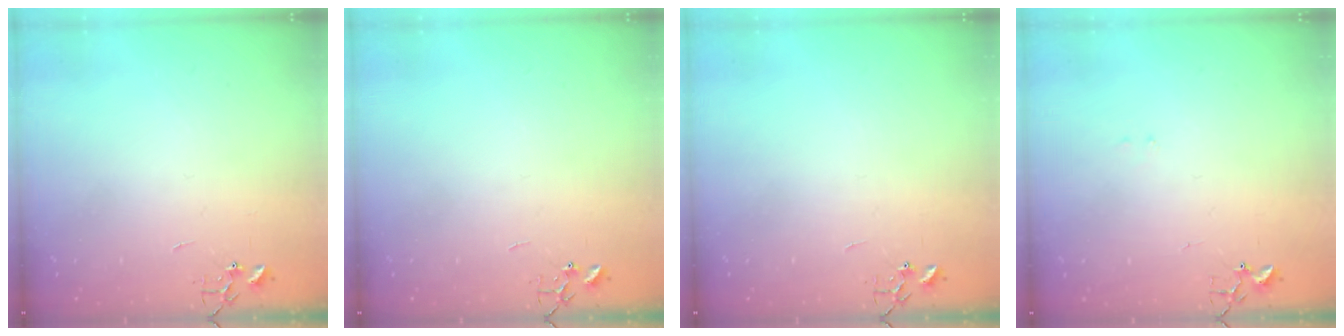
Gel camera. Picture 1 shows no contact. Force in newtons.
{"total": 0.0}
{"total": 0.0}
{"total": 6.8, "press": 6.8, "slide": 0.6}